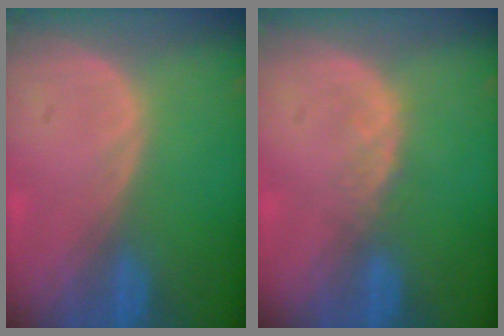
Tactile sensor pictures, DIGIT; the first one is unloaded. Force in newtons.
{"total": 1.4, "press": 1.4, "slide": 0.2}